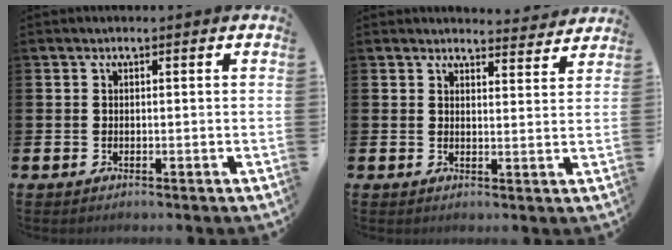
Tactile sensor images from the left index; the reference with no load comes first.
{"total": 3.5, "force": [3.5, 0.4, 0.0], "torque": [0.001, -0.023, 0.061]}